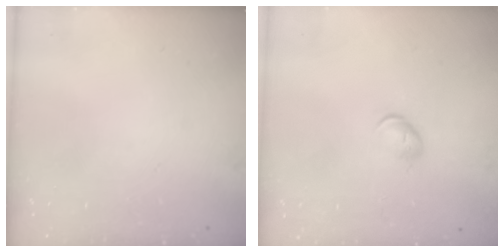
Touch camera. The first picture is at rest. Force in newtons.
{"total": 4.7, "press": 4.6, "slide": 0.8}